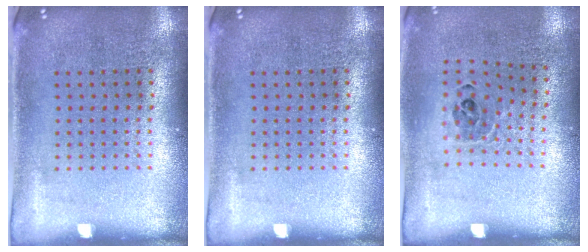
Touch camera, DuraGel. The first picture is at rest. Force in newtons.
{"total": 0.0}
{"total": 0.9, "press": 0.8, "slide": 0.4}